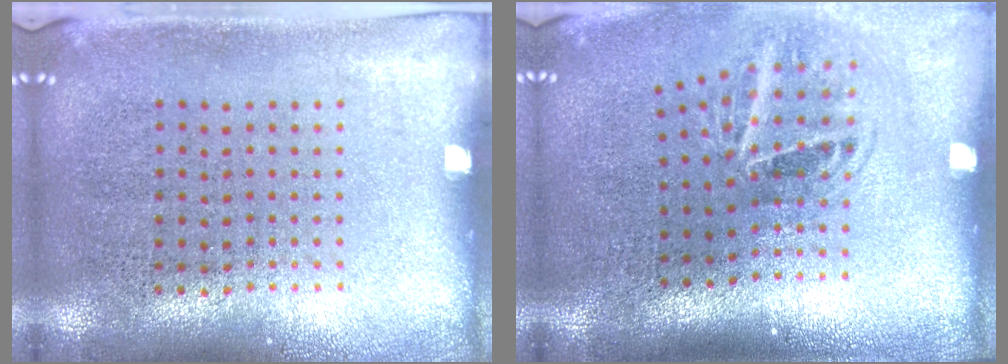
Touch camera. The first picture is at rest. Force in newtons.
{"total": 2.0, "press": 1.3, "slide": 1.6}